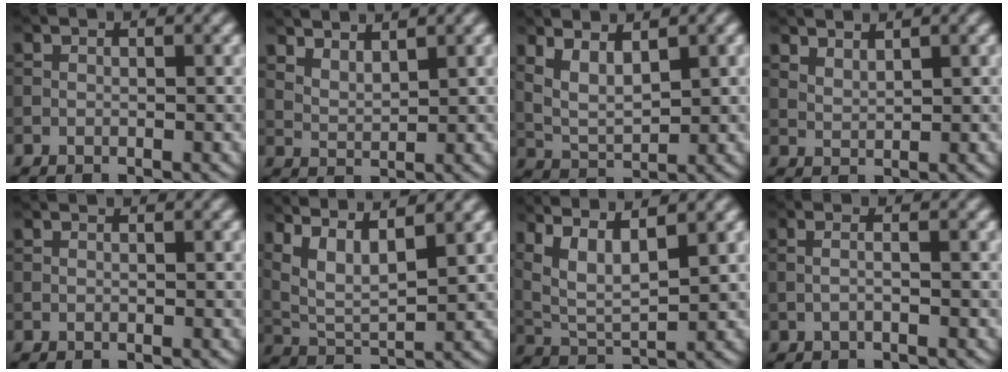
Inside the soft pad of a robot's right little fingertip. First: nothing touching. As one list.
[{"total": 3.1, "force": [2.7, 0.7, 1.3], "torque": [-0.025, -0.003, 0.051]}, {"total": 3.5, "force": [1.7, 1.3, 2.8], "torque": [-0.063, -0.007, 0.037]}, {"total": 1.7, "force": [1.5, 0.3, 0.6], "torque": [-0.015, -0.001, 0.033]}, {"total": 0.0}, {"total": 7.4, "force": [4.6, 2.3, 5.3], "torque": [-0.104, 0.014, 0.077]}, {"total": 7.7, "force": [4.6, 2.5, 5.6], "torque": [-0.123, 0.020, 0.076]}, {"total": 1.4, "force": [-0.2, 0.4, 1.3], "torque": [-0.019, -0.004, -0.013]}]